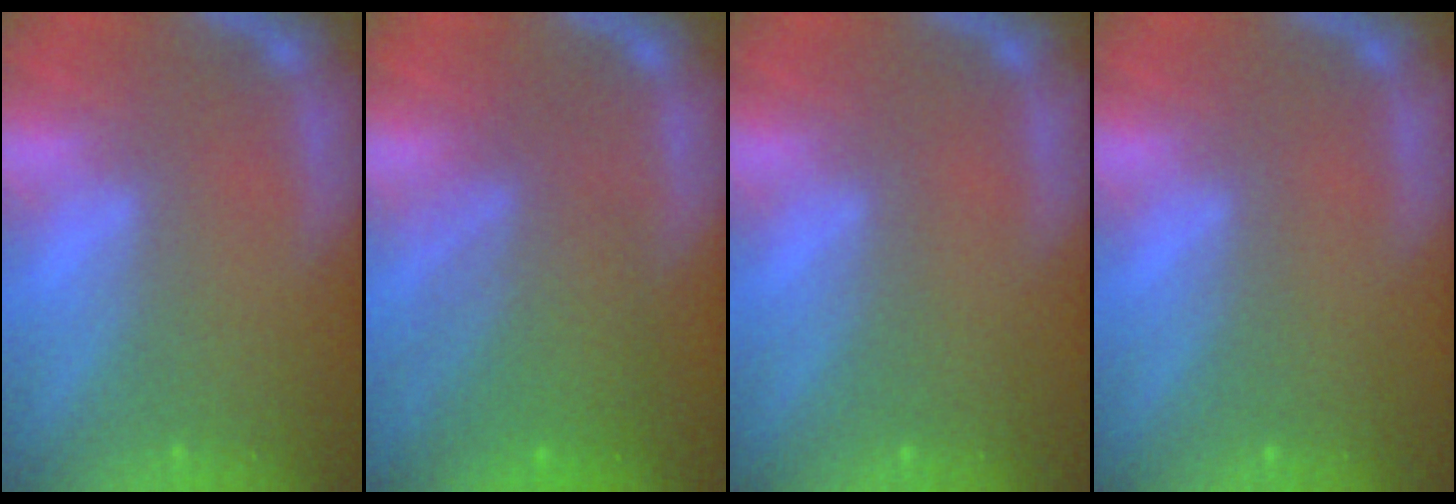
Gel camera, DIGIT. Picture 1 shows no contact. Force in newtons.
{"total": 6.6}
{"total": 0.0}
{"total": 0.0}